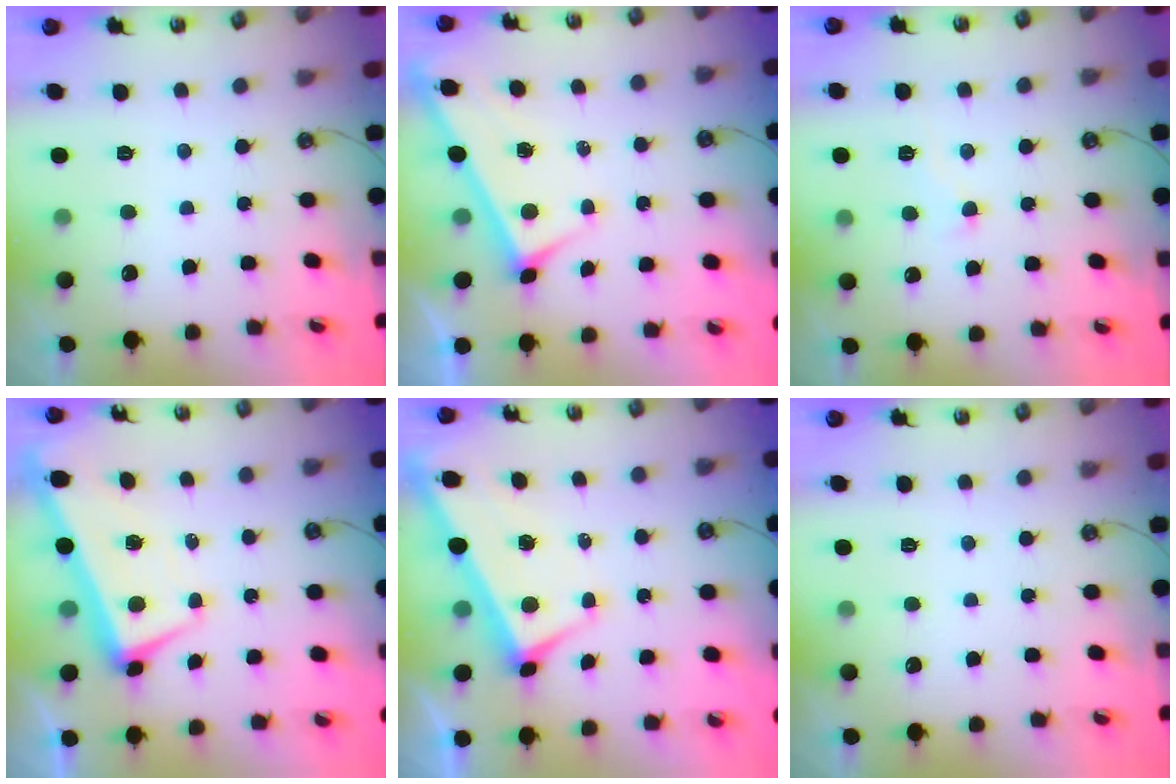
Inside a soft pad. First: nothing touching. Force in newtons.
{"total": 3.3, "press": 3.3, "slide": 0.3}
{"total": 3.7, "press": 3.6, "slide": 0.3}
{"total": 2.5, "press": 2.4, "slide": 0.4}
{"total": 2.8, "press": 2.7, "slide": 0.9}
{"total": 0.8, "press": 0.8, "slide": 0.1}